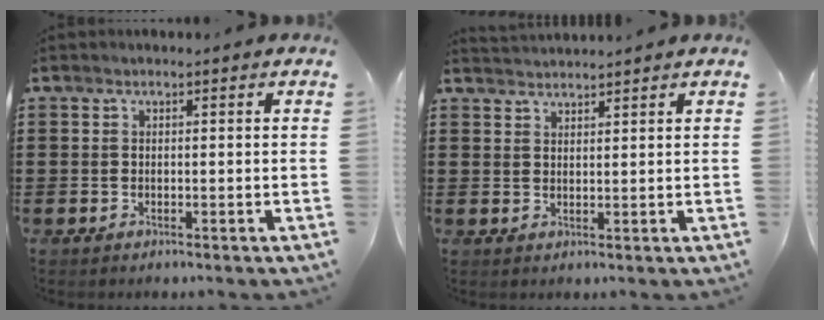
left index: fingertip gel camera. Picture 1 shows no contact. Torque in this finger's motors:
{"motor_torque": [0.27, -1.86, -0.12, -0.05]}